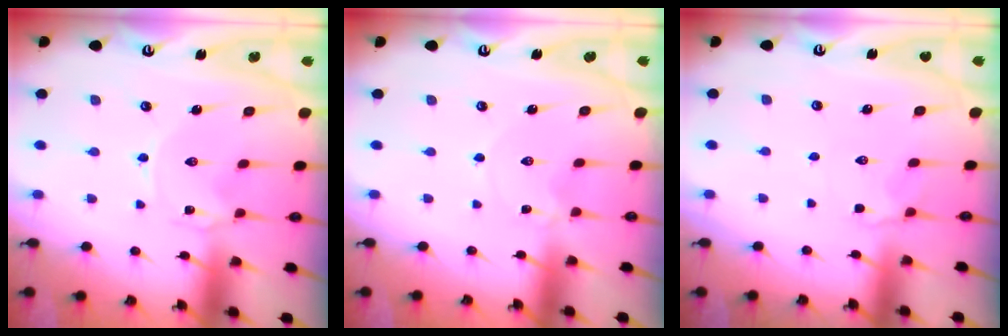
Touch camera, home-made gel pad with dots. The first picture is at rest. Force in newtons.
{"total": 0.5, "press": 0.5, "slide": 0.1}
{"total": 1.9, "press": 1.5, "slide": 1.1}